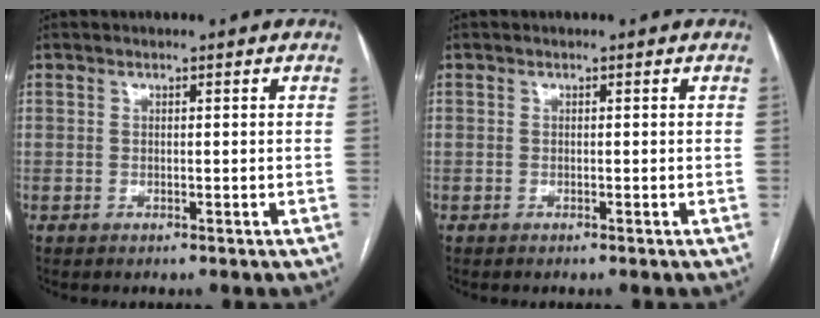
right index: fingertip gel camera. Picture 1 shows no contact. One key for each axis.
{"total": 0.0}